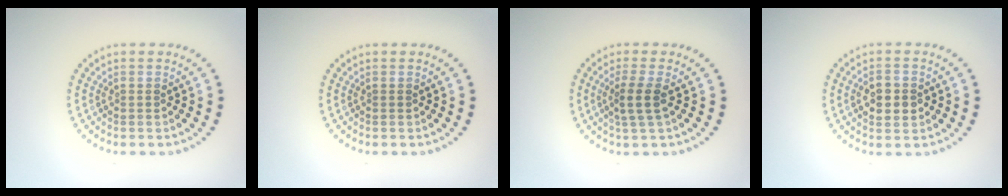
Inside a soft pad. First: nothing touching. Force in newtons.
{"total": 0.0}
{"total": 2.3, "press": 1.8, "slide": 1.3}
{"total": 3.0, "press": 3.0, "slide": 0.0}